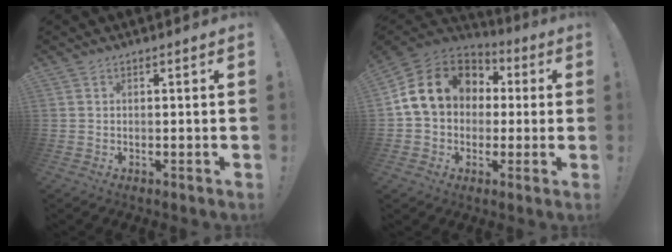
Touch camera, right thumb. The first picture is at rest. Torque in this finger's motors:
{"motor_torque": [2.27, 2.27, 0.99, -0.71, 0.25]}